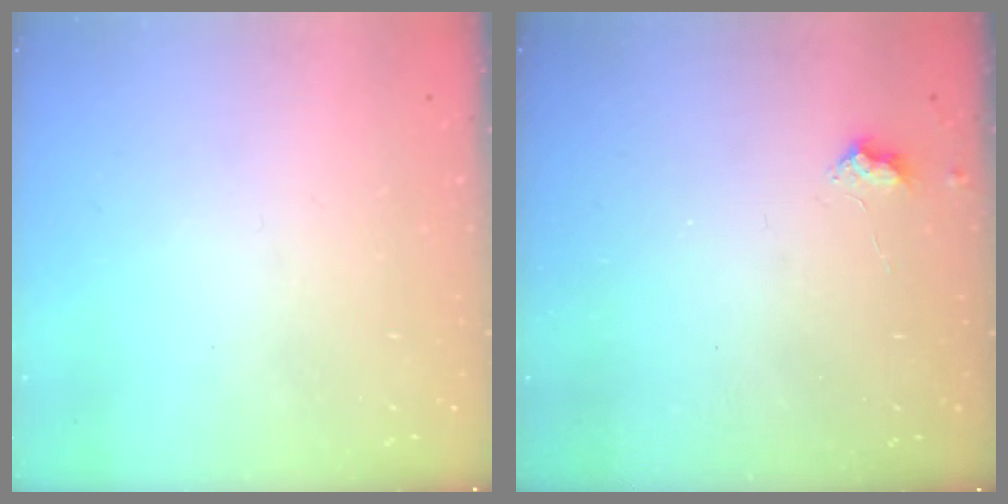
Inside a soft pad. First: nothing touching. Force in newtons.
{"total": 3.2, "press": 3.1, "slide": 0.4}